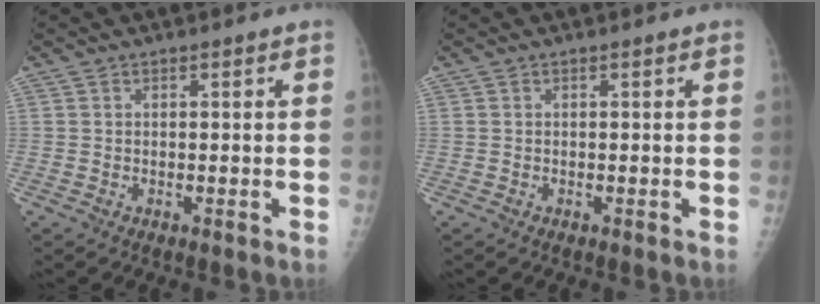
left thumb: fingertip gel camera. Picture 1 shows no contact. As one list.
[{"total": 0.0}]